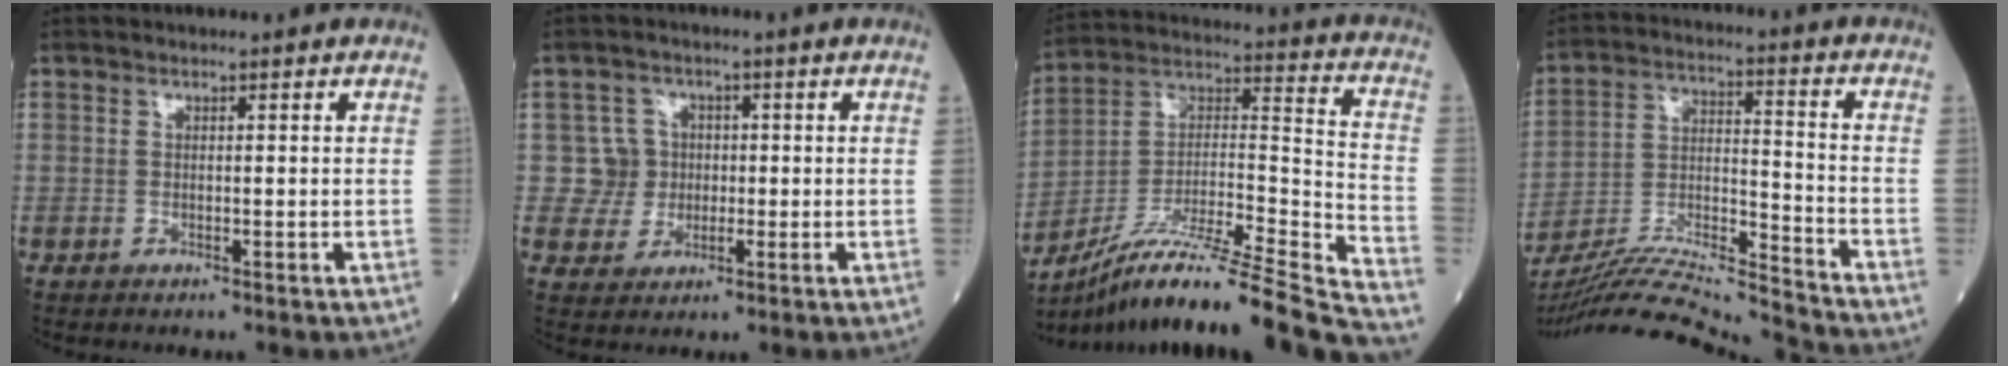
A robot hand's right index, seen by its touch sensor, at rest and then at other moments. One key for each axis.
{"total": 4.4, "fx": 0.0, "fy": 4.4, "fz": 0.0, "tx": 0.012, "ty": 0.009, "tz": 0.000}
{"total": 28.2, "fx": -24.2, "fy": -0.1, "fz": 14.5, "tx": -0.188, "ty": -0.019, "tz": -0.389}
{"total": 18.6, "fx": -17.8, "fy": -1.8, "fz": 5.4, "tx": -0.107, "ty": -0.002, "tz": -0.303}